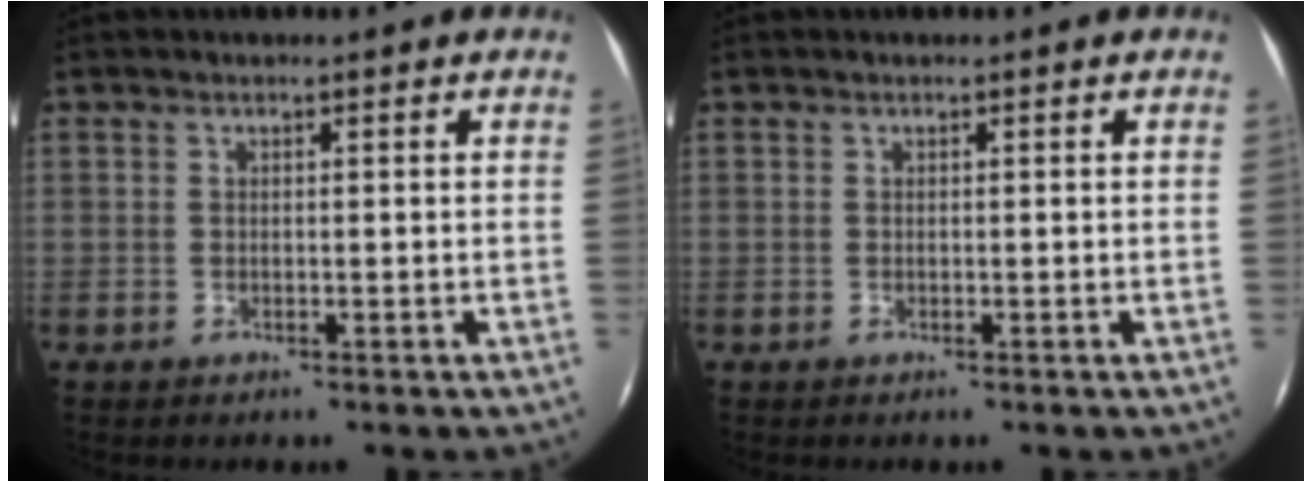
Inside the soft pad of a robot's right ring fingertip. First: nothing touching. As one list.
[{"total": 0.0}]